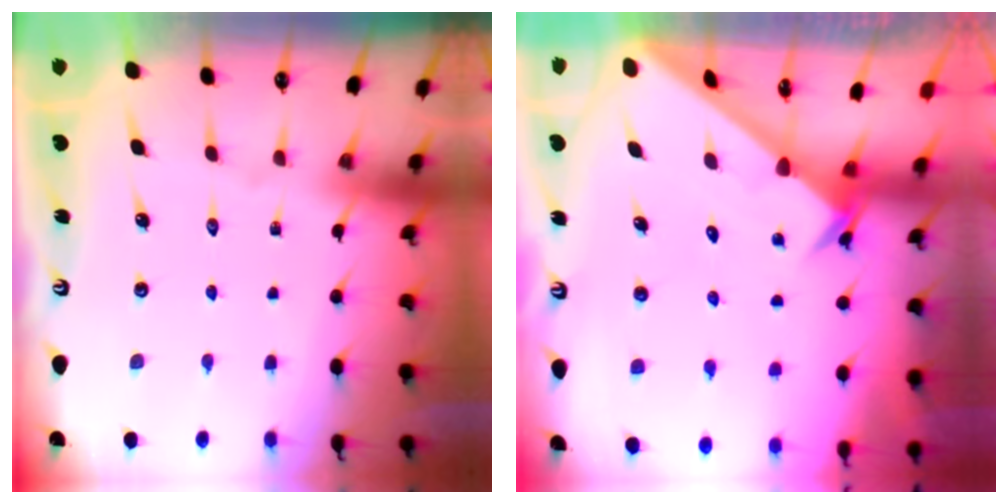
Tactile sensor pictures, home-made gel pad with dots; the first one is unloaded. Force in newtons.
{"total": 2.8, "press": 2.8, "slide": 0.2}